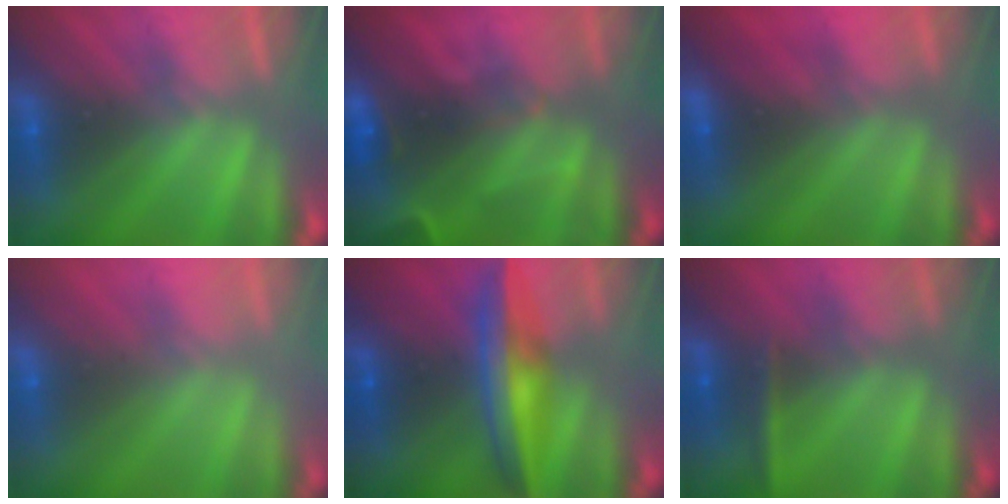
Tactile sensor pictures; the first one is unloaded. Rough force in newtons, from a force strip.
{"total": 7.0}
{"total": 2.0}
{"total": 2.5}
{"total": 7.2}
{"total": 2.4}